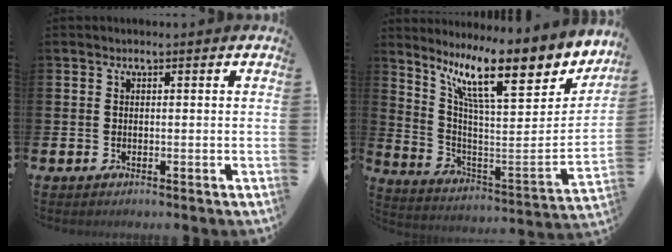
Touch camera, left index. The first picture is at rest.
{"total": 13.2, "force": [9.3, 3.4, 8.6], "torque": [-0.161, -0.073, 0.149]}